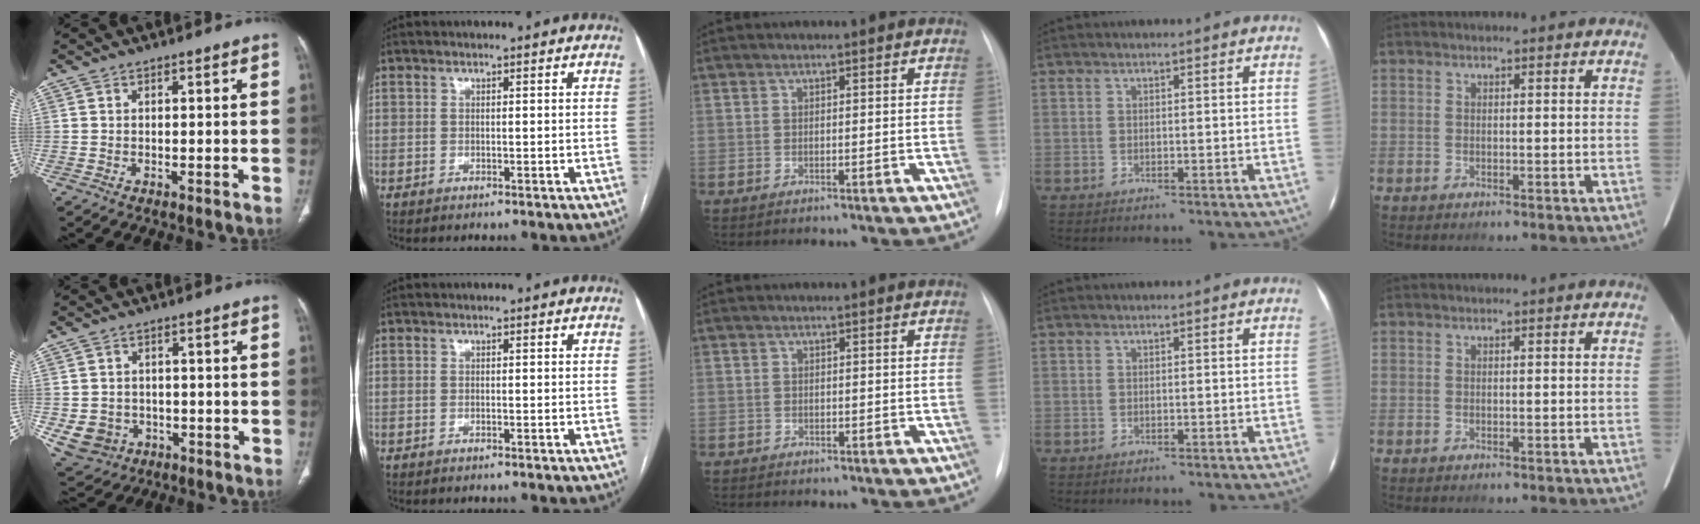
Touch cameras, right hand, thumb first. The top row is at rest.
{"thumb": {"total": 7.6, "force": [-2.2, 6.8, 2.8], "torque": [-0.050, 0.014, -0.020]}, "middle": {"total": 2.5, "force": [-2.1, 1.2, 0.8], "torque": [-0.015, 0.001, -0.024]}}